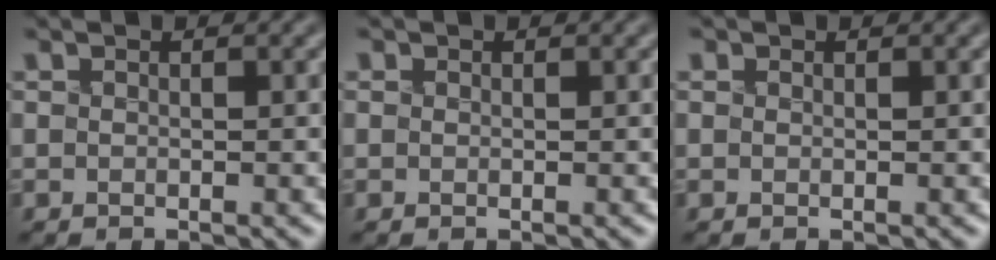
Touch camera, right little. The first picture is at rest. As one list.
[{"total": 0.6, "force": [0.3, 0.5, 0.2], "torque": [-0.005, 0.008, -0.004]}, {"total": 0.9, "force": [0.5, 0.6, 0.3], "torque": [-0.009, 0.010, 0.002]}]